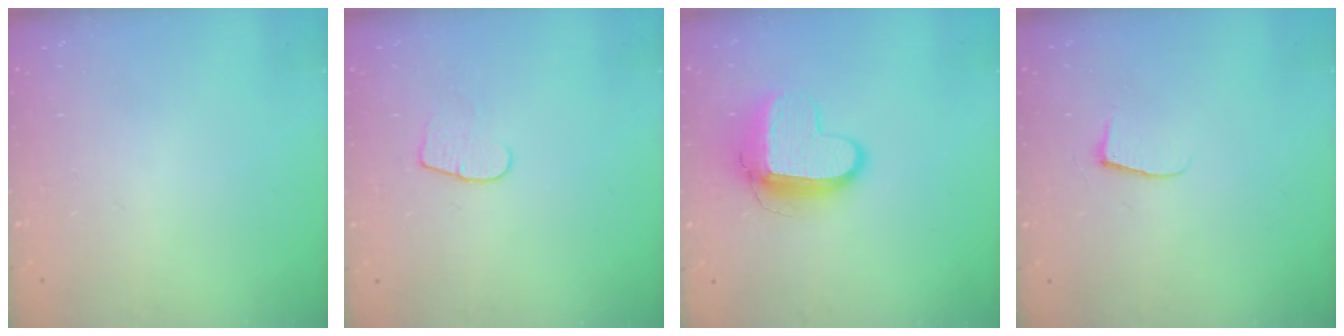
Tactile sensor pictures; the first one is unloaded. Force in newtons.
{"total": 7.3, "press": 7.3, "slide": 0.5}
{"total": 11.1, "press": 11.0, "slide": 1.3}
{"total": 5.2, "press": 5.2, "slide": 0.5}